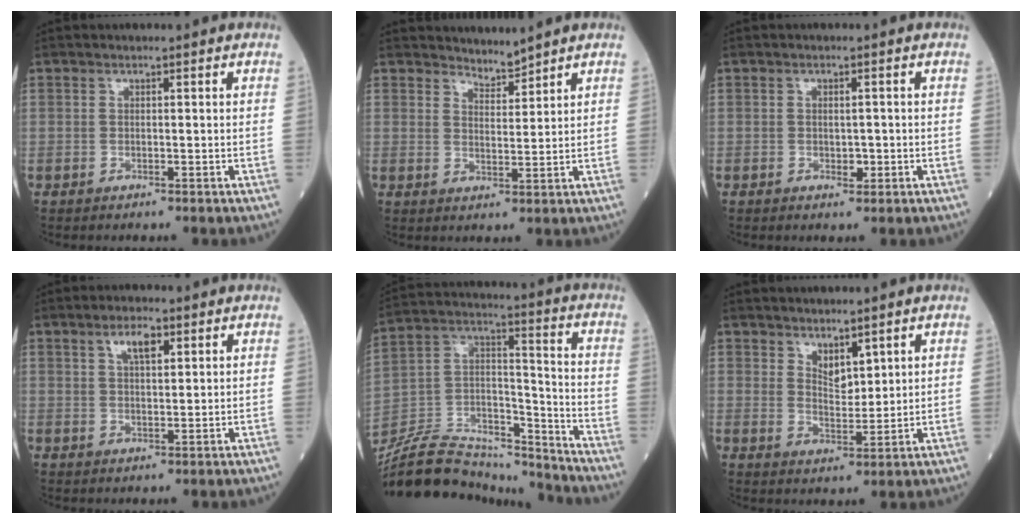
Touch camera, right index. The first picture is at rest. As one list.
[{"total": 3.0, "force": [3.0, 0.1, -0.4], "torque": [0.007, -0.005, 0.058]}, {"total": 1.7, "force": [-0.2, 1.0, 1.4], "torque": [-0.025, -0.003, 0.001]}, {"total": 4.2, "force": [2.2, 1.4, 3.3], "torque": [-0.066, 0.002, 0.041]}, {"total": 23.0, "force": [-21.4, 5.0, 6.7], "torque": [-0.173, 0.025, -0.363]}, {"total": 4.0, "force": [2.7, 1.7, 2.5], "torque": [-0.050, -0.008, 0.058]}]